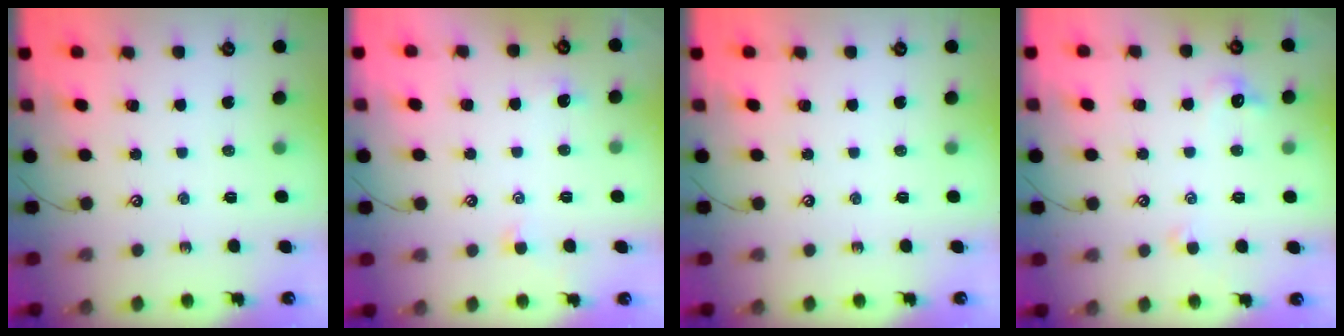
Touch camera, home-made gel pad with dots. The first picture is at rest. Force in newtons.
{"total": 0.8, "press": 0.5, "slide": 0.7}
{"total": 0.0}
{"total": 2.2, "press": 2.0, "slide": 0.8}